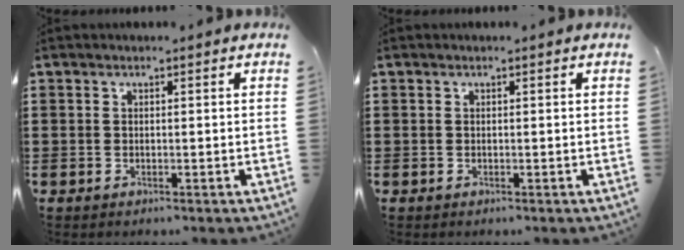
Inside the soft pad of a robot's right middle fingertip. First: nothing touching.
{"total": 0.0}